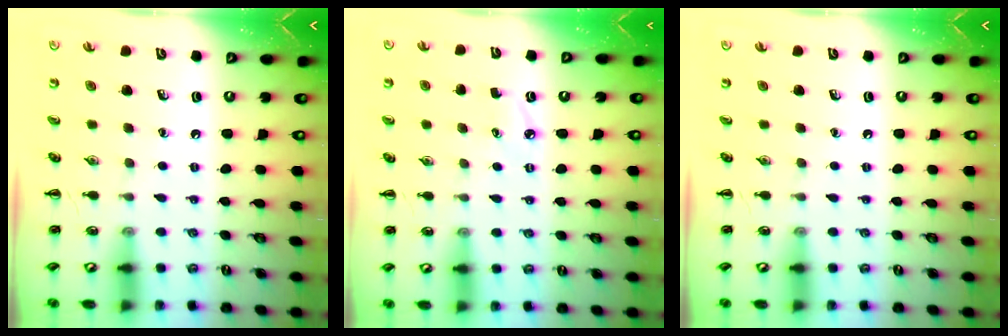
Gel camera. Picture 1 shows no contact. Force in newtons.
{"total": 2.8, "press": 2.7, "slide": 0.7}
{"total": 0.0}